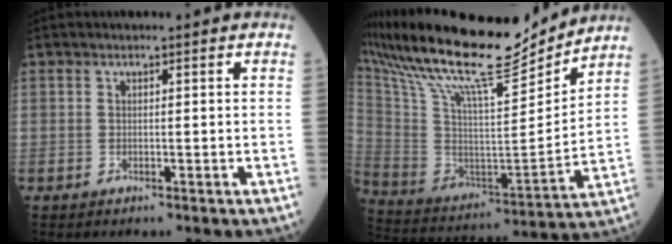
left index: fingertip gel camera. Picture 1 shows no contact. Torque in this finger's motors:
{"motor_torque": [0.64, -1.50, 0.58, 0.21]}